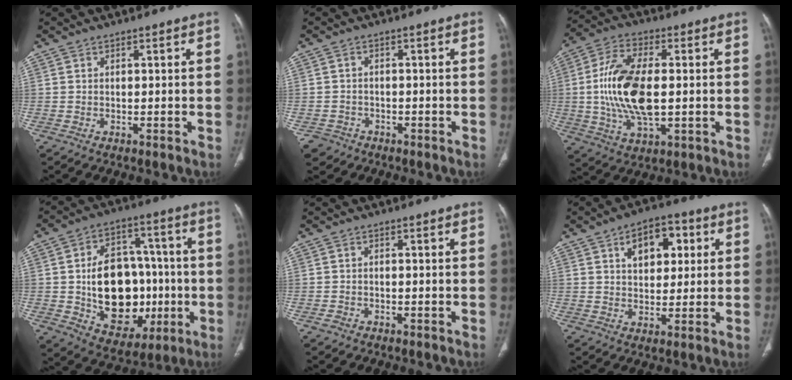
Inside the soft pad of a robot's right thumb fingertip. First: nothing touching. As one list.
[{"total": 3.3, "force": [-2.0, 2.7, 0.1], "torque": [0.001, 0.011, -0.034]}, {"total": 15.8, "force": [-0.1, 7.6, 13.9], "torque": [-0.277, 0.003, -0.002]}, {"total": 21.1, "force": [-2.5, 14.9, 14.8], "torque": [-0.185, 0.025, -0.016]}, {"total": 1.1, "force": [-0.7, 0.7, 0.2], "torque": [-0.006, 0.004, -0.015]}, {"total": 9.2, "force": [3.2, 5.7, 6.5], "torque": [-0.052, 0.005, 0.044]}]